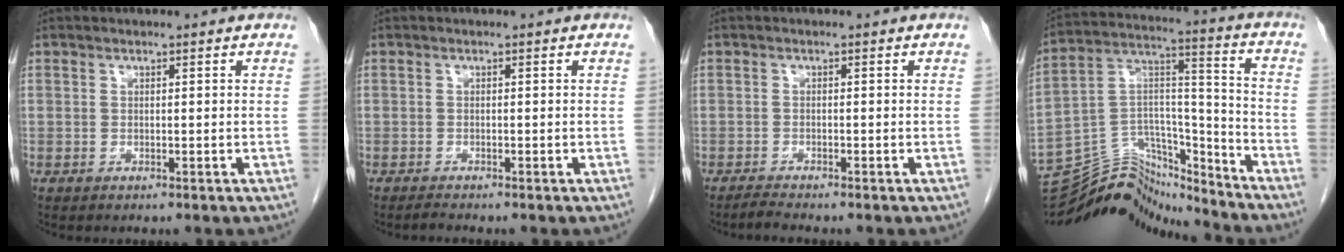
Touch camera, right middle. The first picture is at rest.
{"total": 0.8, "force": [-0.7, -0.1, 0.2], "torque": [-0.012, -0.004, -0.014]}
{"total": 1.5, "force": [-1.4, -0.3, 0.4], "torque": [-0.018, -0.007, -0.029]}
{"total": 15.5, "force": [-15.2, 2.7, 1.8], "torque": [-0.025, 0.070, -0.263]}